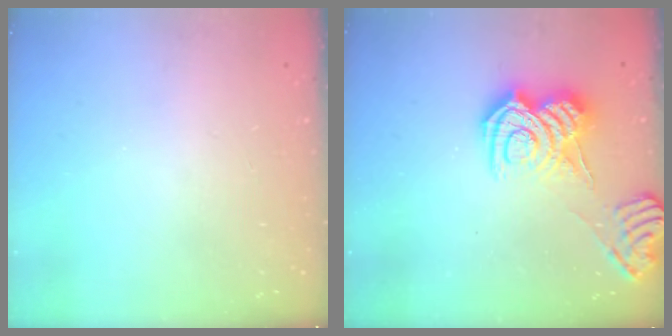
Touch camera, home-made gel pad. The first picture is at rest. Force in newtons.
{"total": 10.6, "press": 10.5, "slide": 1.3}